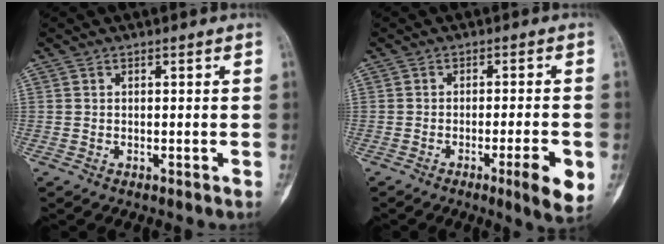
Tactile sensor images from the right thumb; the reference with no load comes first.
{"total": 7.0, "force": [-2.5, 0.8, 6.5], "torque": [-0.090, -0.002, -0.032]}